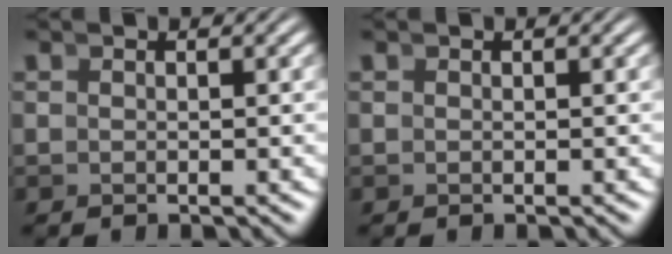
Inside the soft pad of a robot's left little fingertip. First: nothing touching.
{"total": 0.0}